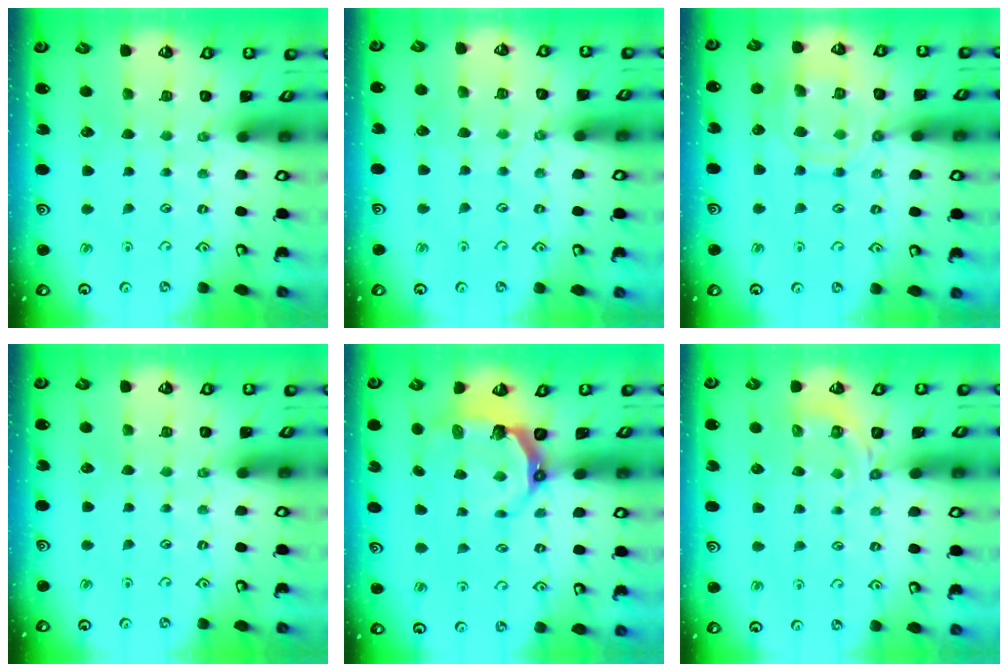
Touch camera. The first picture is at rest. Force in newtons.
{"total": 4.7, "press": 4.6, "slide": 0.6}
{"total": 13.0, "press": 12.9, "slide": 1.2}
{"total": 0.0}
{"total": 6.2, "press": 4.7, "slide": 4.1}
{"total": 2.8, "press": 2.1, "slide": 1.8}